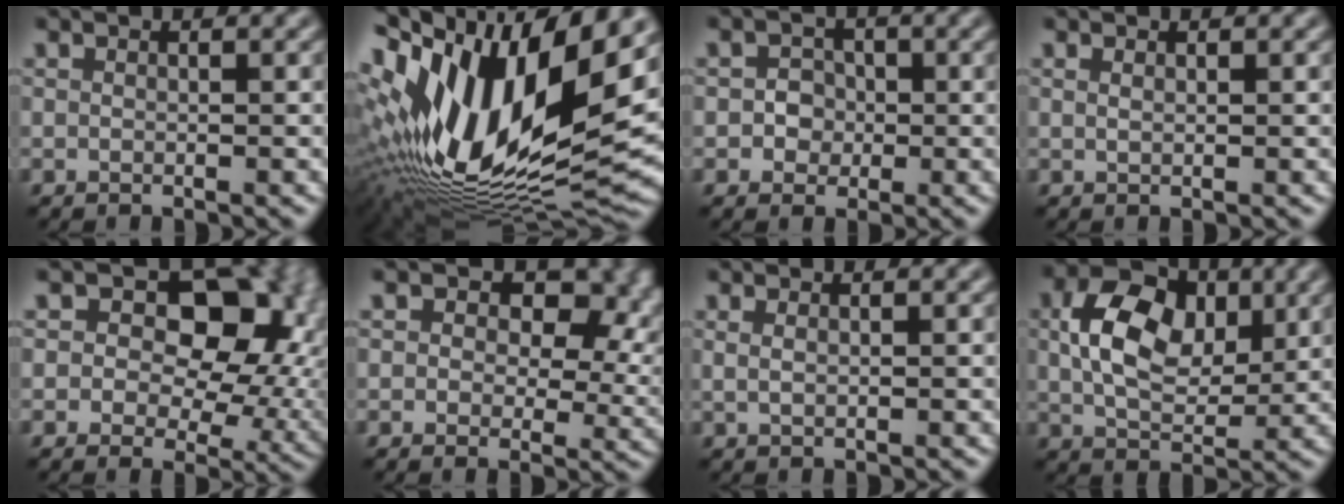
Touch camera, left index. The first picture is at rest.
{"total": 18.7, "force": [3.0, 8.4, 16.4], "torque": [-0.321, 0.005, 0.049]}
{"total": 1.9, "force": [-0.3, 1.8, 0.7], "torque": [0.007, 0.001, -0.013]}
{"total": 0.5, "force": [0.3, 0.2, 0.3], "torque": [-0.007, 0.000, 0.007]}
{"total": 11.8, "force": [2.8, 7.8, 8.3], "torque": [-0.085, -0.001, 0.031]}
{"total": 10.3, "force": [3.0, 6.9, 7.1], "torque": [-0.065, 0.008, 0.034]}
{"total": 0.9, "force": [0.4, 0.3, 0.7], "torque": [-0.012, 0.001, 0.006]}
{"total": 8.6, "force": [1.9, 5.6, 6.1], "torque": [-0.112, 0.008, 0.030]}